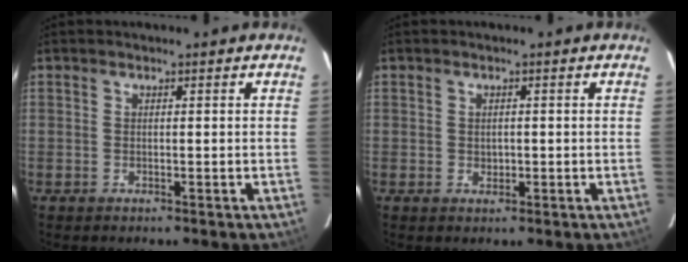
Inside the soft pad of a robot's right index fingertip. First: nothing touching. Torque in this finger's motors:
{"motor_torque": [-0.05, 0.01, -0.02, 0.00]}